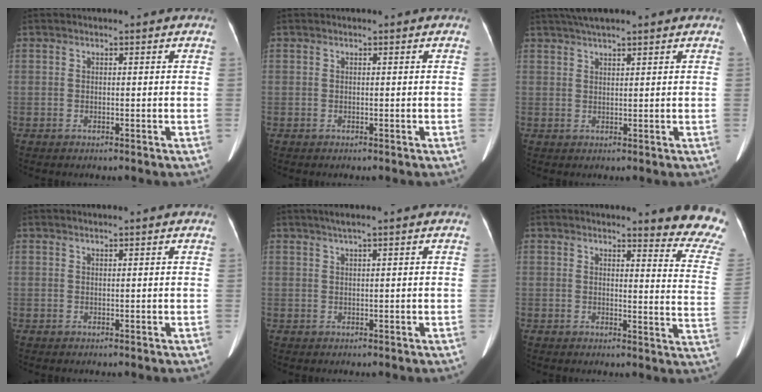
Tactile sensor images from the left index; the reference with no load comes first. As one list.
[{"total": 0.0}, {"total": 5.5, "force": [4.6, 0.4, 3.0], "torque": [-0.049, 0.034, 0.081]}, {"total": 0.6, "force": [0.5, -0.1, 0.3], "torque": [-0.009, 0.007, 0.015]}, {"total": 1.6, "force": [1.0, -0.3, 1.3], "torque": [-0.031, 0.008, 0.024]}, {"total": 10.5, "force": [10.1, 0.4, 2.8], "torque": [-0.007, -0.097, 0.079]}]